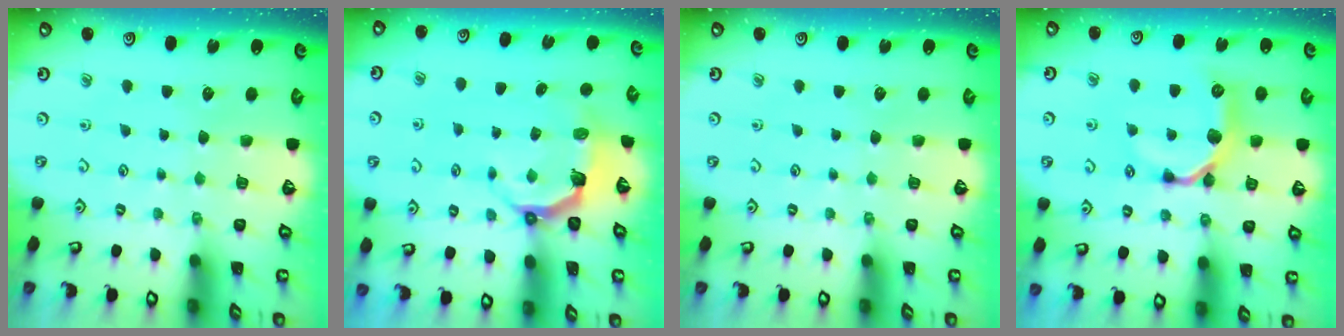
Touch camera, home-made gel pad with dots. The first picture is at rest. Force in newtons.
{"total": 4.9, "press": 3.4, "slide": 3.6}
{"total": 0.0}
{"total": 10.8, "press": 10.8, "slide": 0.5}